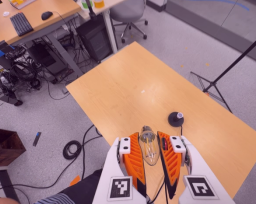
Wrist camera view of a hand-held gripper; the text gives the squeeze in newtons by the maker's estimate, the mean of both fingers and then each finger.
{"total": 21.4, "left": 24.3, "right": 18.5}